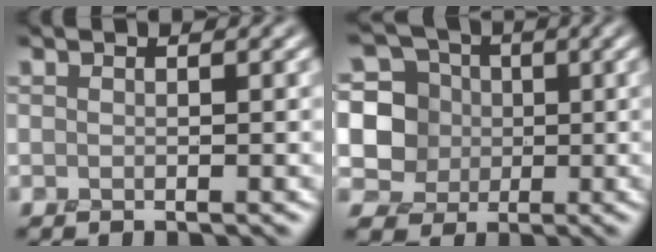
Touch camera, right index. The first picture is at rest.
{"total": 8.3, "force": [1.3, 7.5, 3.3], "torque": [-0.085, 0.047, -0.009]}